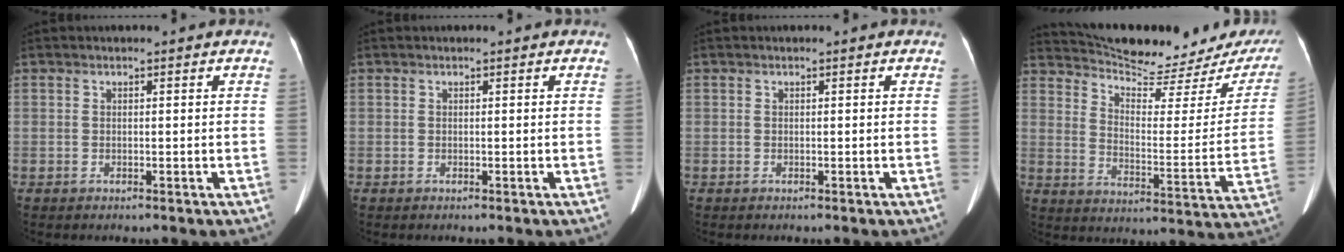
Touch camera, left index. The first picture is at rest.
{"total": 0.0}
{"total": 0.0}
{"total": 21.5, "force": [20.2, 2.9, 6.9], "torque": [-0.103, -0.069, 0.265]}